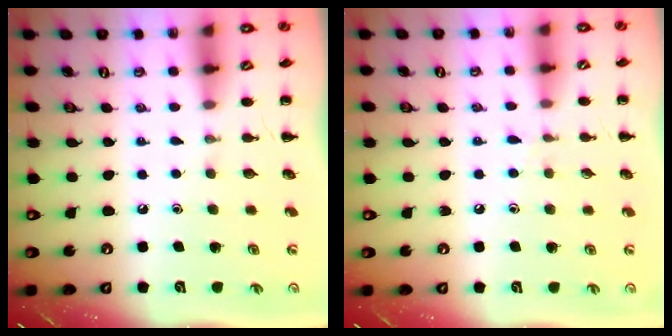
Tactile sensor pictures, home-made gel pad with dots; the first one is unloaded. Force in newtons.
{"total": 4.7, "press": 4.2, "slide": 2.0}